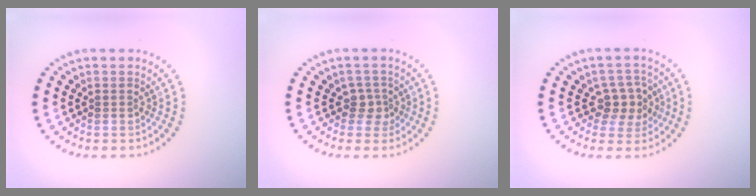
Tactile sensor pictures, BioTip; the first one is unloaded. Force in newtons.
{"total": 1.8, "press": 1.4, "slide": 1.1}
{"total": 3.0, "press": 2.6, "slide": 1.4}